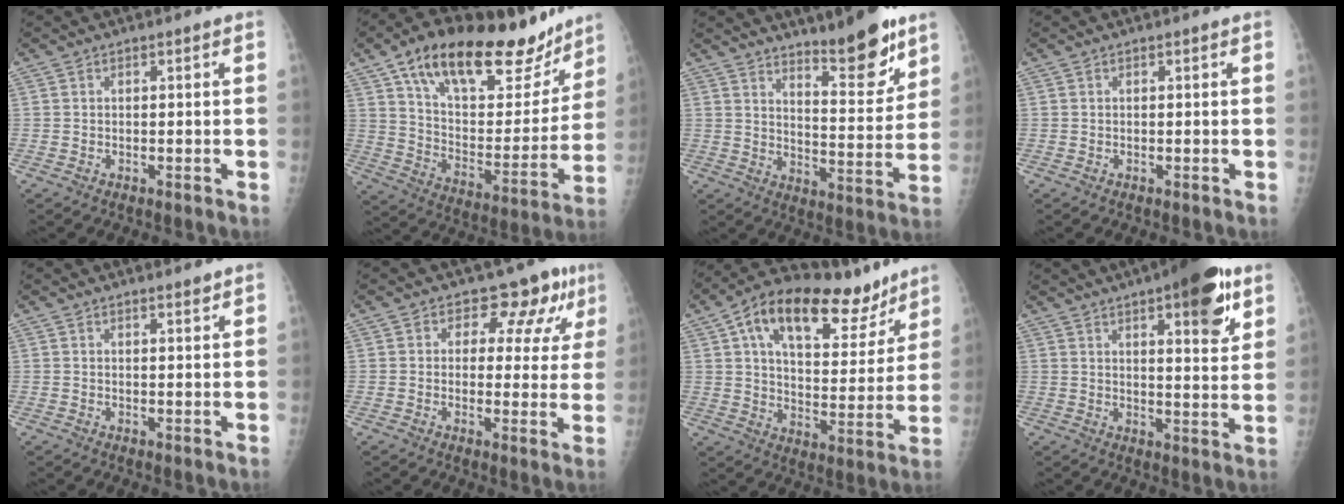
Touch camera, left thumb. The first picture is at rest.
{"total": 29.4, "force": [19.4, 12.2, 18.3], "torque": [-0.243, -0.039, 0.309]}
{"total": 13.1, "force": [9.7, 3.1, 8.3], "torque": [-0.089, -0.076, 0.152]}
{"total": 0.0}
{"total": 1.4, "force": [1.3, 0.2, 0.7], "torque": [-0.007, -0.009, 0.020]}
{"total": 8.9, "force": [5.2, 5.6, 4.4], "torque": [-0.011, -0.020, 0.052]}
{"total": 22.9, "force": [13.8, 10.9, 14.7], "torque": [-0.189, -0.021, 0.221]}
{"total": 14.9, "force": [8.2, 4.5, 11.6], "torque": [-0.131, -0.031, 0.110]}